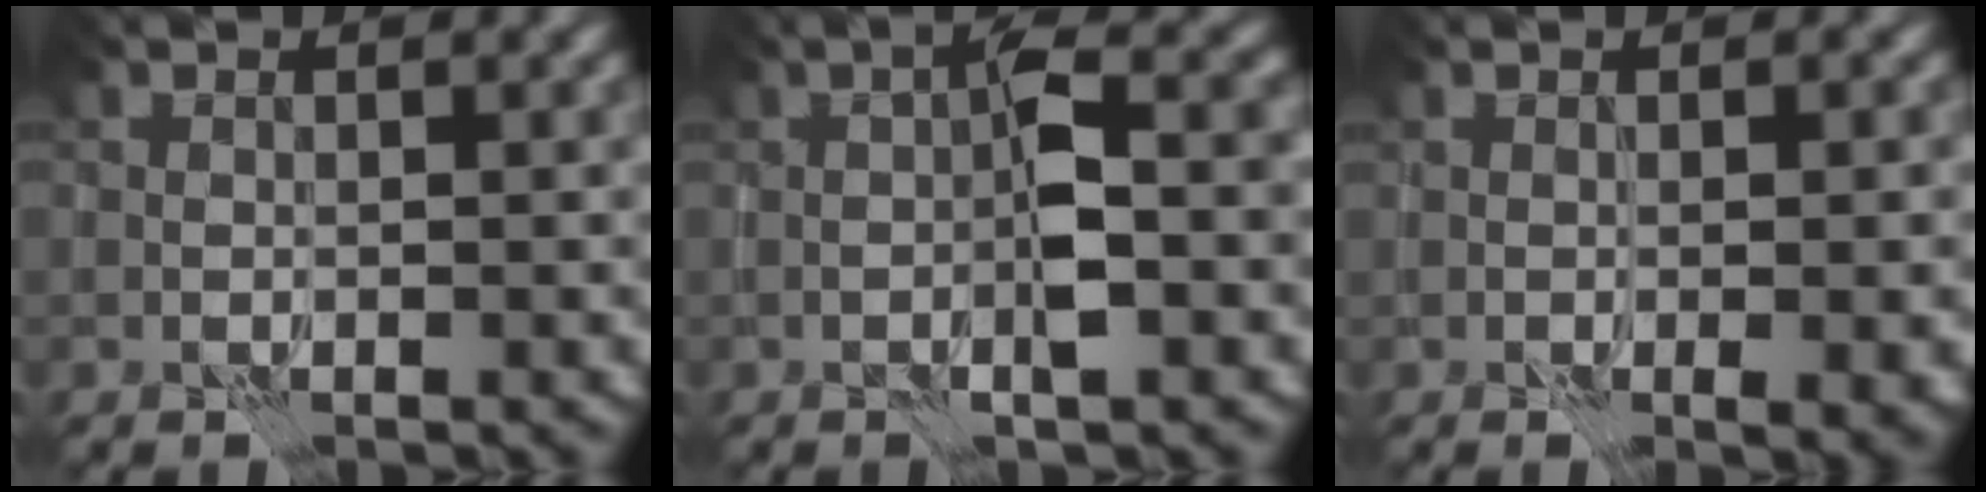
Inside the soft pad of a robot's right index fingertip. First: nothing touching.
{"total": 3.9, "force": [-0.5, 0.8, 3.7], "torque": [-0.069, 0.009, -0.013]}
{"total": 2.9, "force": [-0.7, 0.6, 2.7], "torque": [-0.044, -0.007, -0.008]}